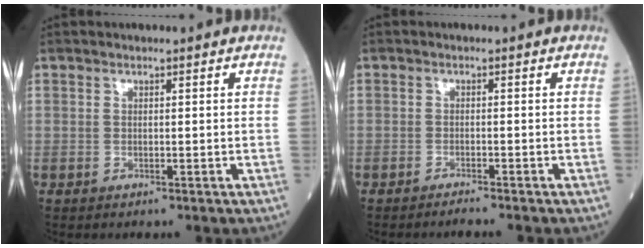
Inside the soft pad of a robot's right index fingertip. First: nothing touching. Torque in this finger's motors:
{"motor_torque": [-0.20, -0.16, 0.03, 0.00]}